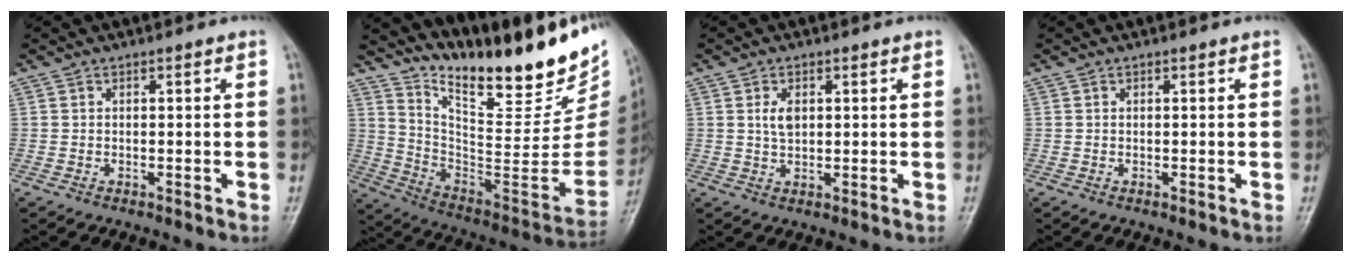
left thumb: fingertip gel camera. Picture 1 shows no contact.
{"total": 27.1, "force": [21.2, 7.6, 15.0], "torque": [-0.185, -0.137, 0.327]}
{"total": 3.1, "force": [0.9, 1.8, 2.4], "torque": [-0.037, -0.004, 0.018]}
{"total": 0.0}